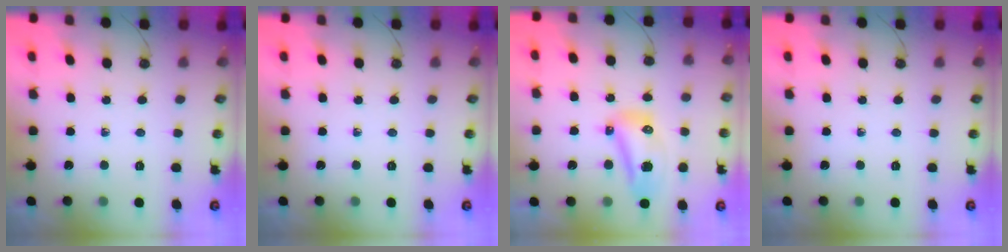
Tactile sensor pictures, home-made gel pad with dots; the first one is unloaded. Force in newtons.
{"total": 0.0}
{"total": 12.9, "press": 11.4, "slide": 5.9}
{"total": 0.0}